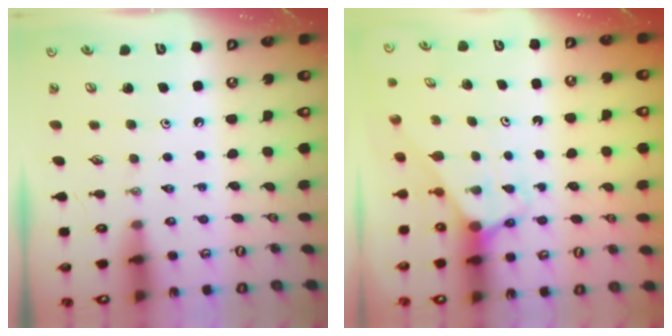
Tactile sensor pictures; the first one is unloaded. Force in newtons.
{"total": 2.5, "press": 2.5, "slide": 0.2}